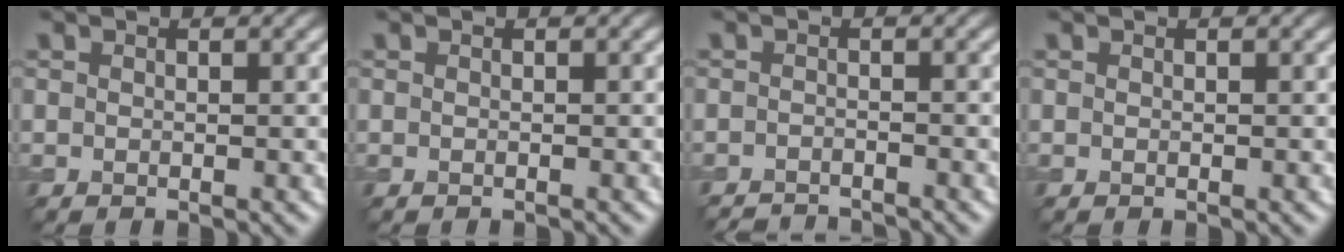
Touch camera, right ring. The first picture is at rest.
{"total": 0.7, "force": [-0.4, 0.3, 0.5], "torque": [-0.002, -0.001, -0.013]}
{"total": 3.1, "force": [-2.9, 0.4, 0.7], "torque": [-0.004, -0.009, -0.050]}
{"total": 0.0}